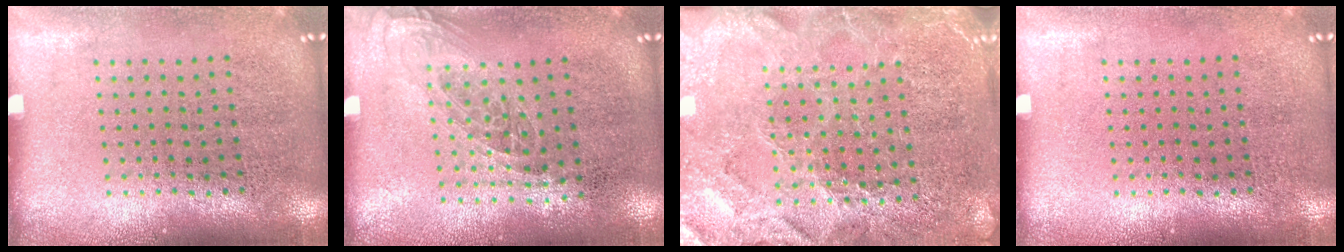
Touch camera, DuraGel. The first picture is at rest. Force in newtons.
{"total": 1.1, "press": 0.9, "slide": 0.6}
{"total": 3.6, "press": 3.2, "slide": 1.6}
{"total": 0.0}